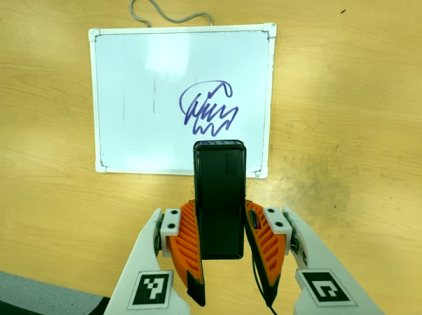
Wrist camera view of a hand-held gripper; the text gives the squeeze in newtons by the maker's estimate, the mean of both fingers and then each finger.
{"total": 4.6, "left": 3.1, "right": 6.0}